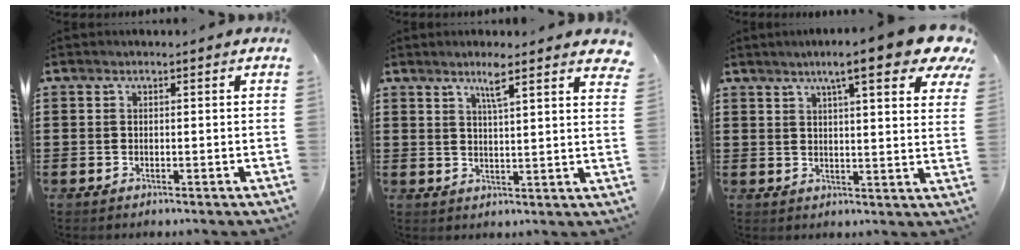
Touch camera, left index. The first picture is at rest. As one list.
[{"total": 4.1, "force": [3.1, 0.0, 2.6], "torque": [-0.042, -0.010, 0.050]}, {"total": 10.3, "force": [7.2, 1.4, 7.1], "torque": [-0.117, -0.020, 0.117]}]